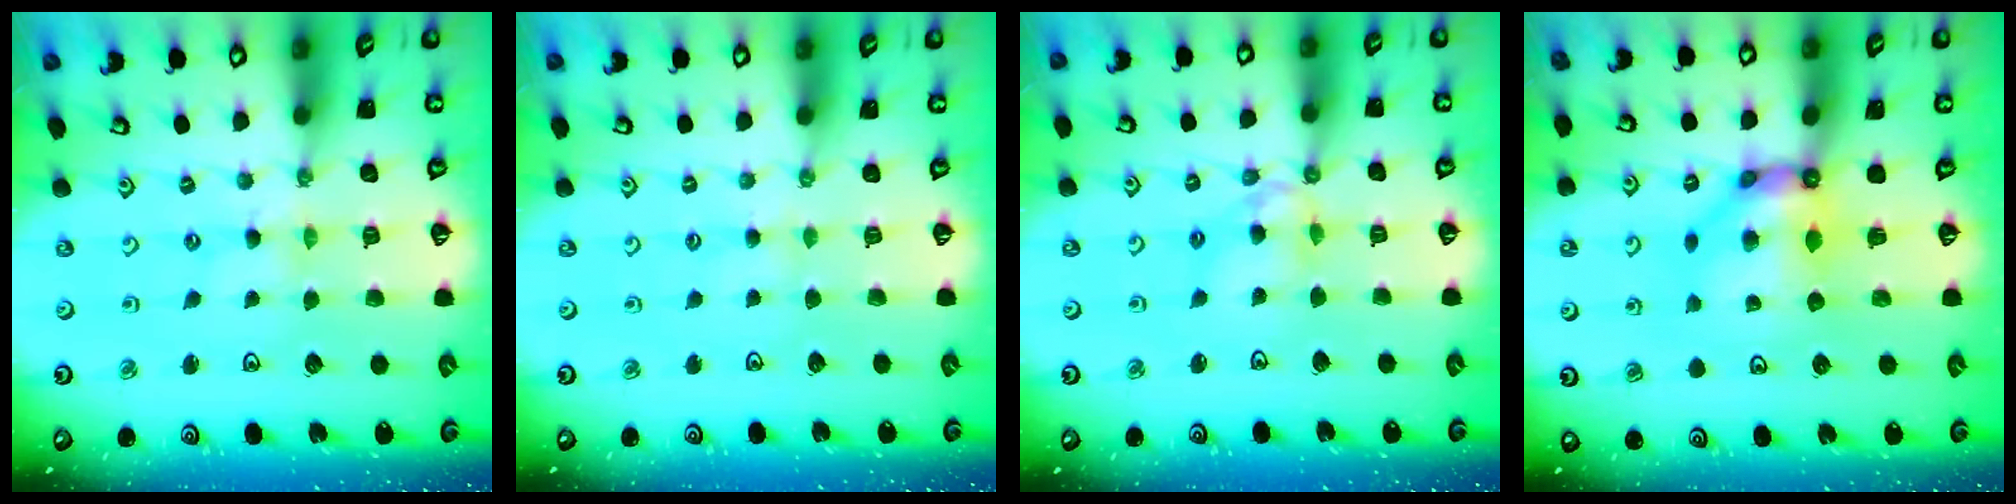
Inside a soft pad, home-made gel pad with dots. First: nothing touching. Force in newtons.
{"total": 1.8, "press": 1.8, "slide": 0.3}
{"total": 9.2, "press": 9.2, "slide": 0.9}
{"total": 8.1, "press": 8.1, "slide": 0.6}